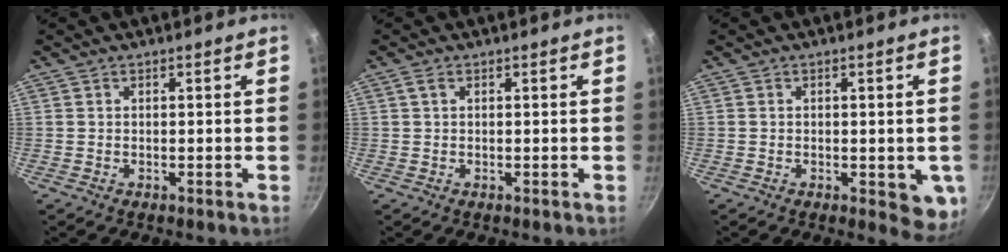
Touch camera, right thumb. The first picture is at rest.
{"total": 1.0, "force": [0.4, 0.5, 0.8], "torque": [-0.019, 0.005, 0.009]}
{"total": 6.5, "force": [-1.3, 3.2, 5.6], "torque": [-0.046, -0.006, -0.012]}